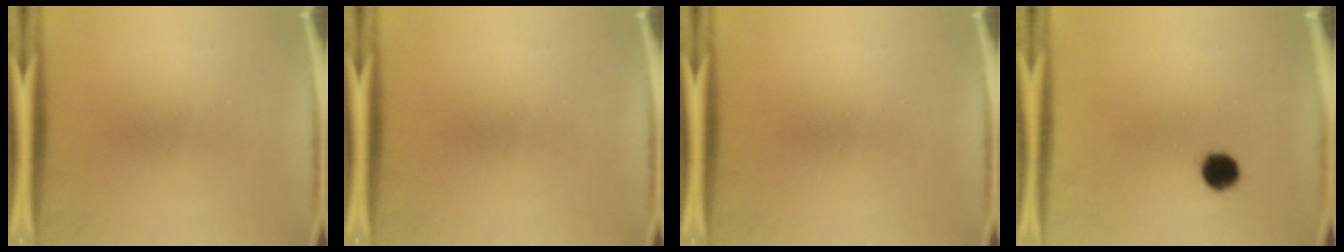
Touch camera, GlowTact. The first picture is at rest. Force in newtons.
{"total": 0.0}
{"total": 0.0}
{"total": 5.3}